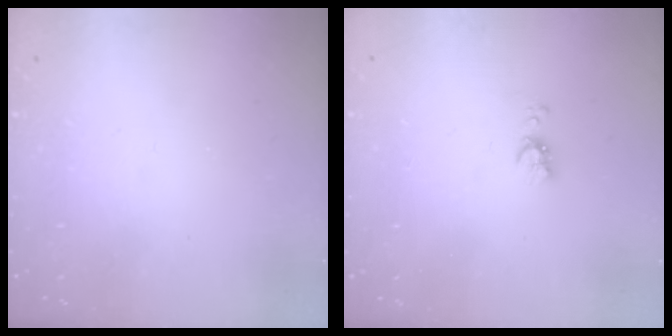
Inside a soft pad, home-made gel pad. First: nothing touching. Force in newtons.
{"total": 5.1, "press": 5.1, "slide": 0.5}